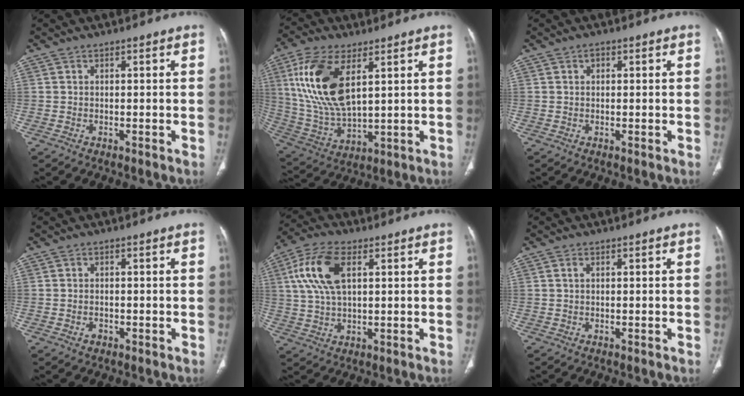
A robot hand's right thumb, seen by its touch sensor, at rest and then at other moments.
{"total": 17.0, "force": [5.9, 8.0, 13.9], "torque": [-0.289, -0.019, 0.124]}
{"total": 1.0, "force": [0.4, 0.7, 0.6], "torque": [-0.006, 0.002, 0.005]}
{"total": 1.4, "force": [-0.6, 1.0, 0.7], "torque": [-0.012, 0.007, -0.008]}
{"total": 11.3, "force": [3.3, 5.7, 9.2], "torque": [-0.200, 0.011, 0.064]}
{"total": 0.7, "force": [0.2, 0.5, 0.5], "torque": [-0.012, 0.002, 0.003]}